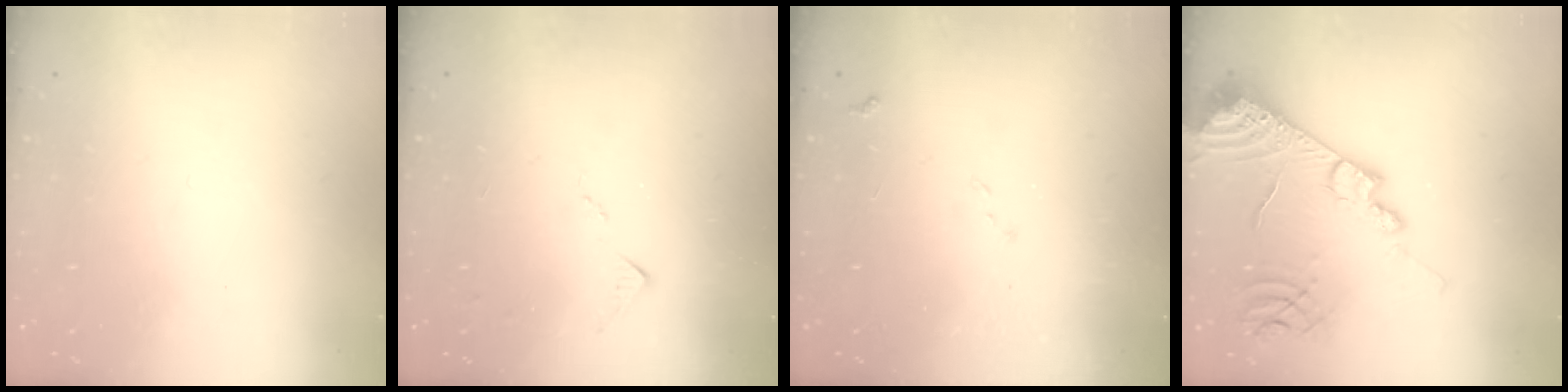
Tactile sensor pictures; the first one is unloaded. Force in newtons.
{"total": 5.5, "press": 5.5, "slide": 0.8}
{"total": 7.6, "press": 7.6, "slide": 0.9}
{"total": 17.0, "press": 16.9, "slide": 1.8}